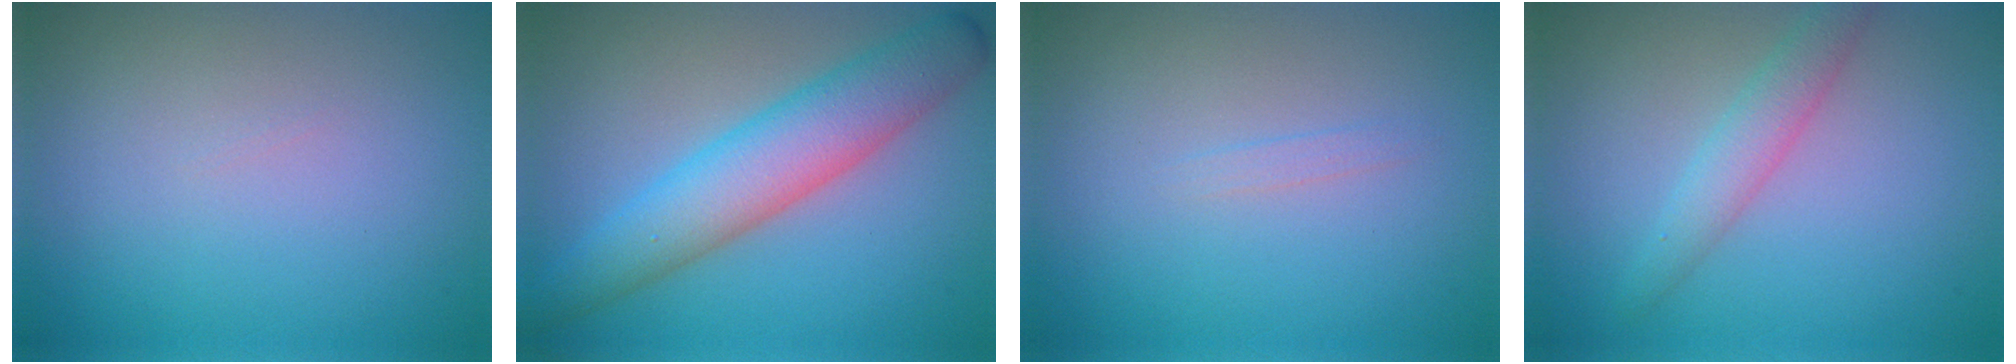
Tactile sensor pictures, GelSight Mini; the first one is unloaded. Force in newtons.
{"total": 6.4, "press": 6.4, "slide": 0.1}
{"total": 0.6, "press": 0.6, "slide": 0.1}
{"total": 2.4, "press": 2.4, "slide": 0.0}